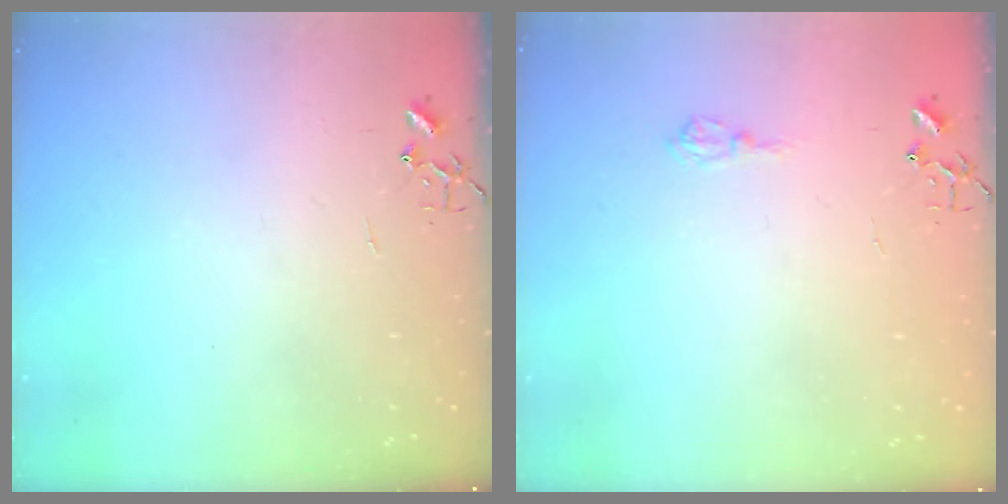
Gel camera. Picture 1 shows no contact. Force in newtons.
{"total": 5.9, "press": 5.9, "slide": 0.8}